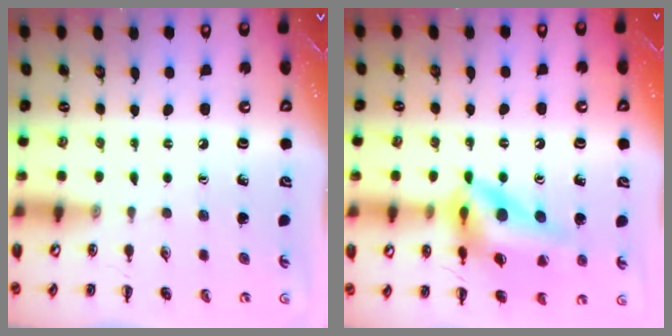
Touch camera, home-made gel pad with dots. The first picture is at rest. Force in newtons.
{"total": 16.8, "press": 16.2, "slide": 4.4}